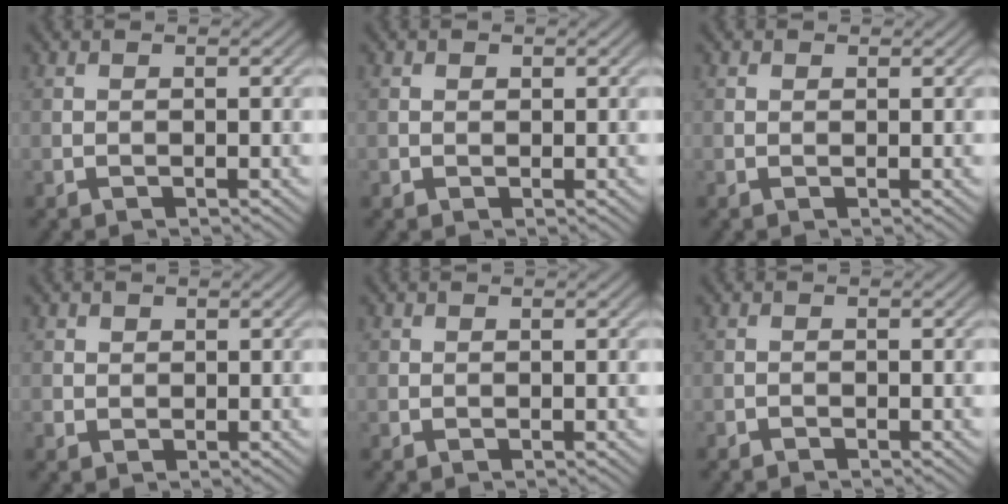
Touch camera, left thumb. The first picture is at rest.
{"total": 1.0, "force": [0.2, 1.0, 0.2], "torque": [-0.003, -0.004, 0.001]}
{"total": 0.5, "force": [0.3, 0.4, 0.1], "torque": [0.001, -0.002, 0.005]}
{"total": 1.5, "force": [0.5, 1.4, 0.3], "torque": [-0.004, -0.005, 0.008]}
{"total": 0.7, "force": [0.1, 0.7, 0.1], "torque": [0.001, -0.003, -0.001]}
{"total": 0.6, "force": [-0.5, 0.3, 0.1], "torque": [0.001, -0.002, -0.009]}